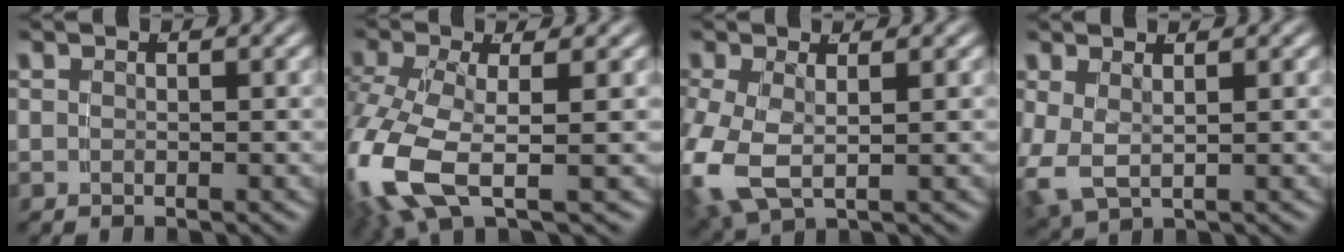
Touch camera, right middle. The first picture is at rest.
{"total": 6.9, "force": [-1.5, 3.5, 5.8], "torque": [-0.167, -0.035, -0.006]}
{"total": 6.2, "force": [-1.0, 4.5, 4.1], "torque": [-0.130, -0.034, 0.001]}
{"total": 3.6, "force": [0.2, 2.7, 2.3], "torque": [-0.078, -0.022, 0.019]}